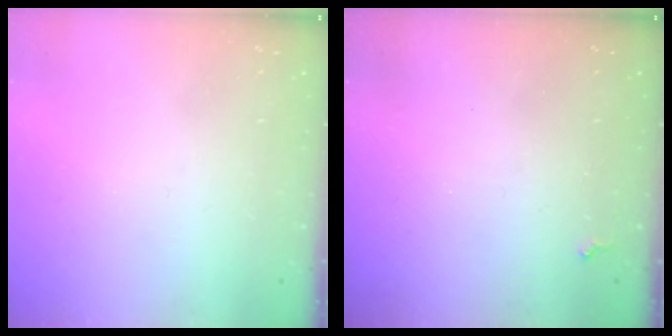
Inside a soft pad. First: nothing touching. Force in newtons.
{"total": 0.8, "press": 0.8, "slide": 0.3}